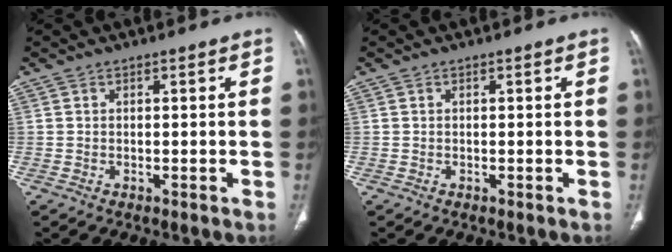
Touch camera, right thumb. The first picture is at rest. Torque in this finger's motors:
{"motor_torque": [-0.06, 0.07, -0.06, -0.02, 0.00]}